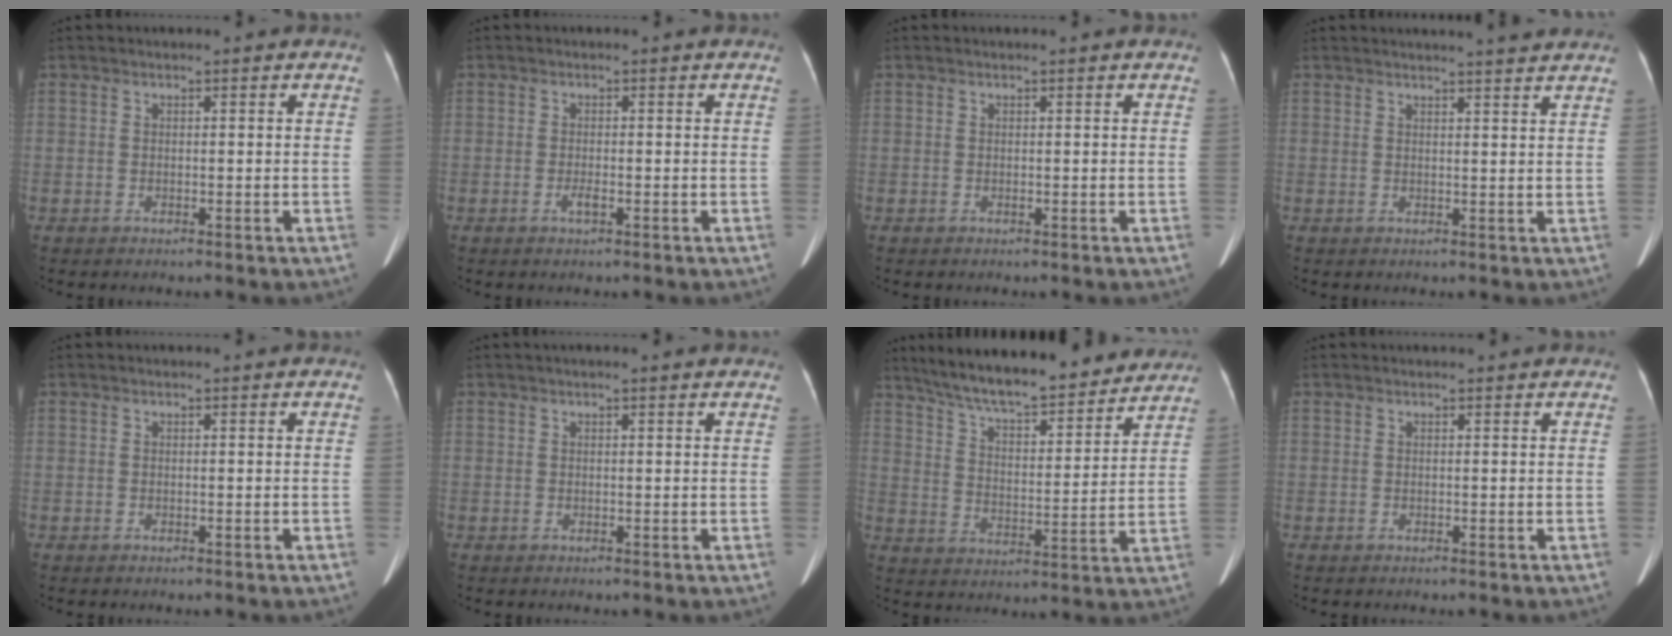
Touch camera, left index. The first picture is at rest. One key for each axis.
{"total": 1.2, "fx": -0.6, "fy": 0.2, "fz": 1.0, "tx": -0.024, "ty": -0.002, "tz": -0.010}
{"total": 0.0}
{"total": 6.3, "fx": 5.8, "fy": -0.6, "fz": 2.4, "tx": -0.031, "ty": 0.005, "tz": 0.057}
{"total": 0.0}
{"total": 2.5, "fx": 2.0, "fy": 0.0, "fz": 1.3, "tx": -0.018, "ty": 0.021, "tz": 0.023}
{"total": 20.3, "fx": 18.1, "fy": 3.7, "fz": 8.6, "tx": -0.137, "ty": 0.010, "tz": 0.263}
{"total": 1.3, "fx": 1.2, "fy": 0.0, "fz": 0.3, "tx": -0.007, "ty": 0.010, "tz": 0.018}